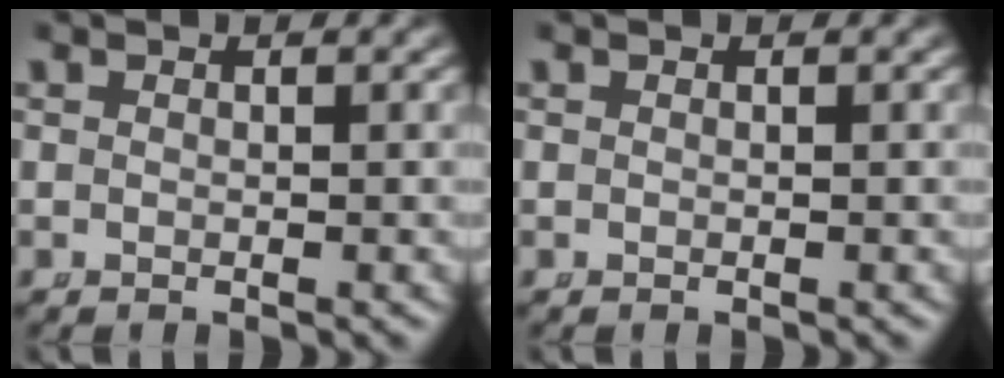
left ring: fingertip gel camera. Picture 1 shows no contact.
{"total": 0.0}